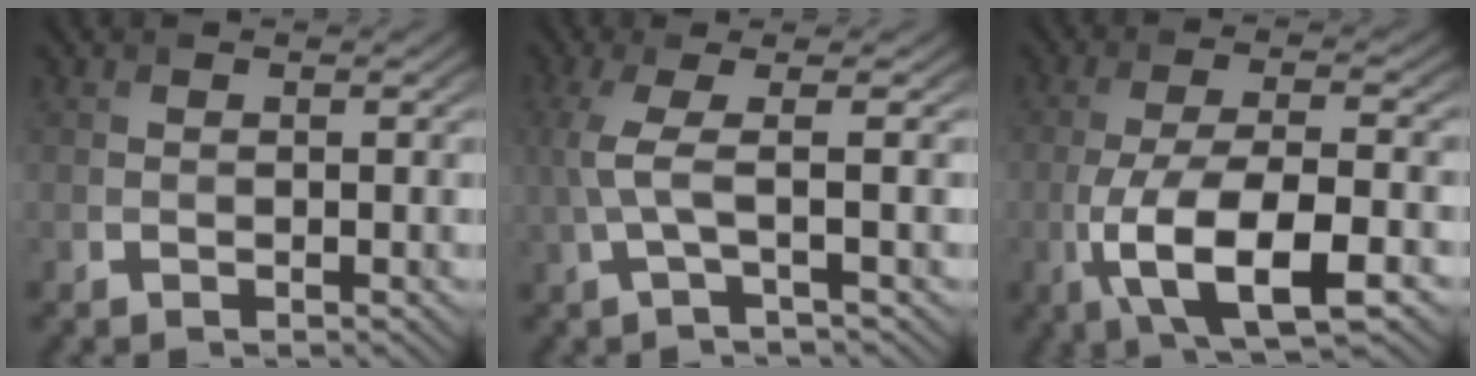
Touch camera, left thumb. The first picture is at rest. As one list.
[{"total": 4.3, "force": [0.0, 0.8, 4.3], "torque": [-0.096, 0.005, -0.005]}, {"total": 11.1, "force": [-4.3, 3.6, 9.5], "torque": [-0.186, -0.009, -0.081]}]